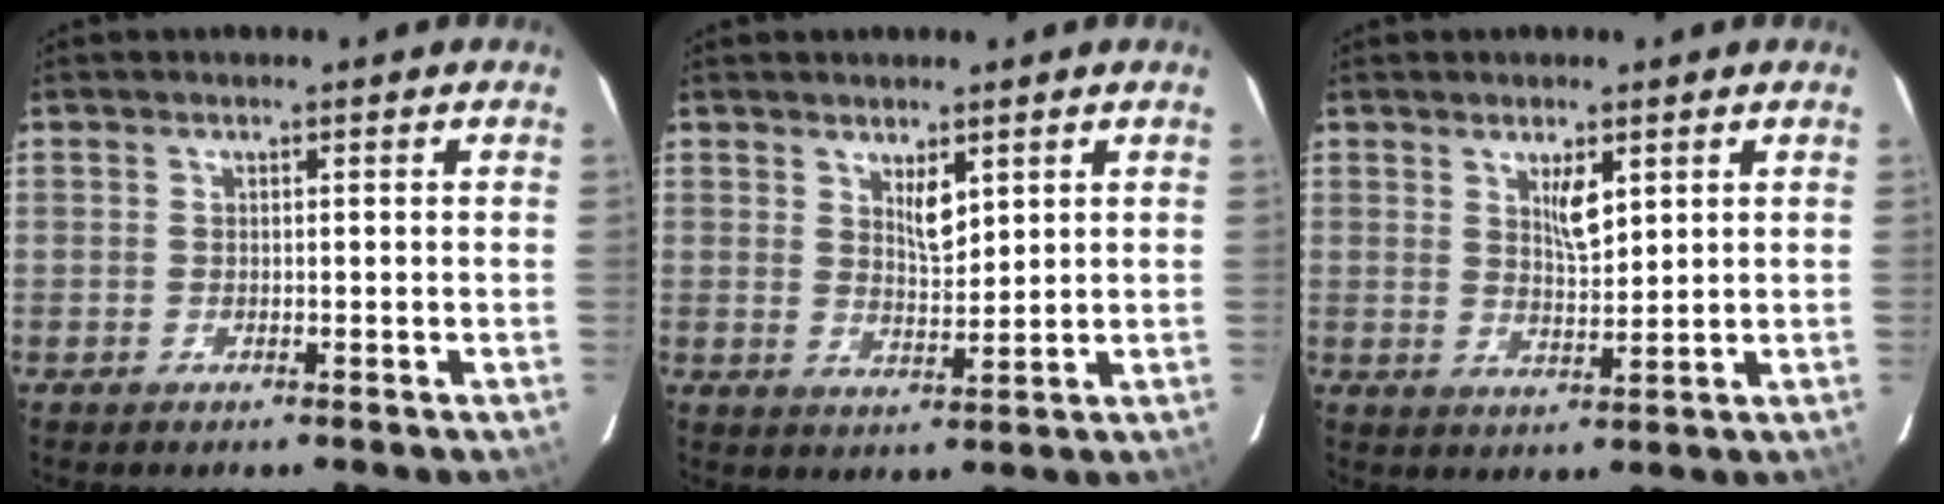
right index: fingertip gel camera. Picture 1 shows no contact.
{"total": 3.6, "force": [2.1, 1.0, 2.8], "torque": [-0.052, -0.007, 0.042]}
{"total": 4.0, "force": [2.0, 1.0, 3.3], "torque": [-0.062, -0.005, 0.039]}